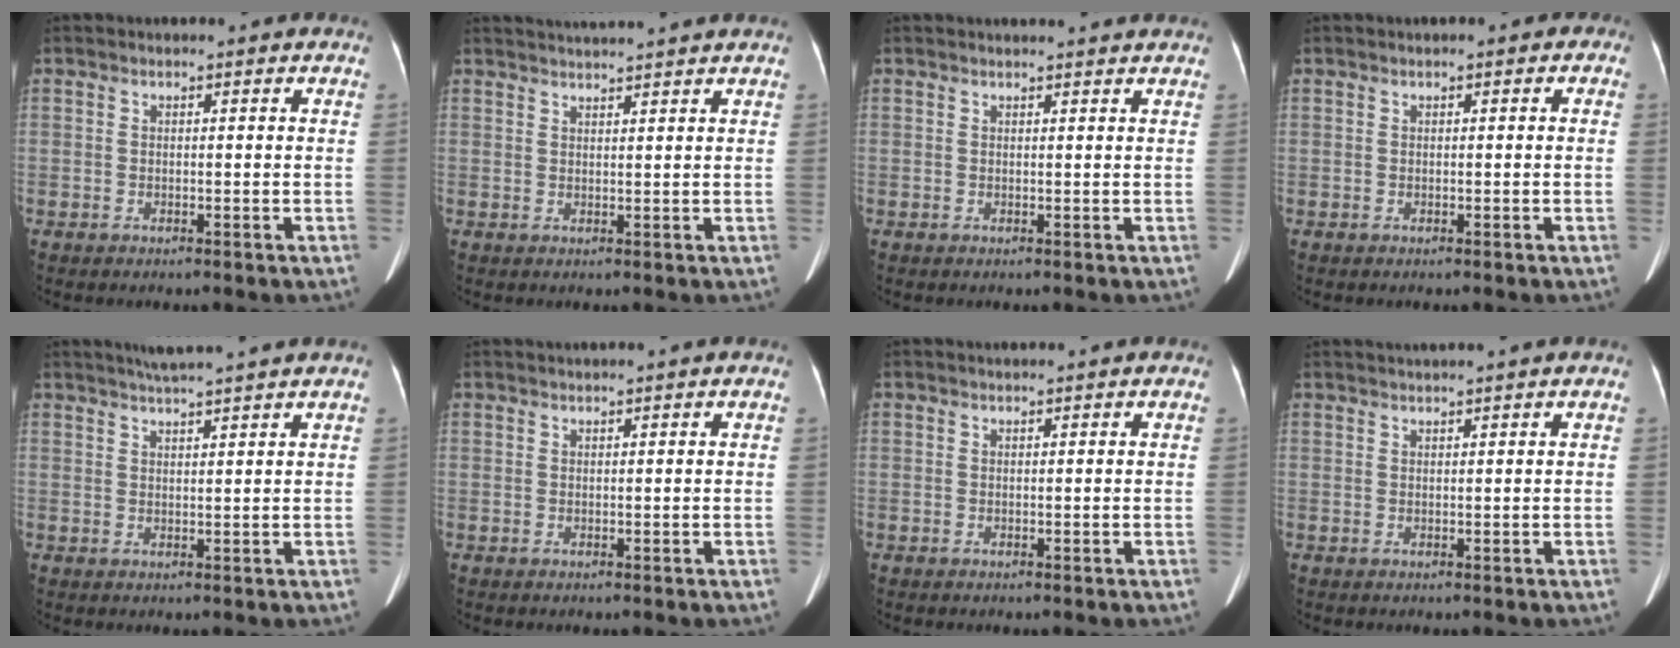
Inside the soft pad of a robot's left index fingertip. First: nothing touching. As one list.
[{"total": 6.4, "force": [6.0, -1.0, 2.0], "torque": [-0.030, 0.026, 0.082]}, {"total": 3.6, "force": [3.5, 0.3, 0.8], "torque": [-0.011, 0.022, 0.038]}, {"total": 0.8, "force": [-0.1, 0.5, 0.6], "torque": [-0.003, 0.008, -0.004]}, {"total": 6.5, "force": [5.6, -1.1, 3.1], "torque": [-0.050, 0.018, 0.081]}, {"total": 1.7, "force": [1.4, -0.6, 0.8], "torque": [-0.012, 0.016, 0.033]}, {"total": 0.7, "force": [0.7, -0.1, 0.2], "torque": [-0.006, 0.017, 0.016]}, {"total": 3.4, "force": [2.9, -1.0, 1.5], "torque": [-0.016, 0.022, 0.050]}]